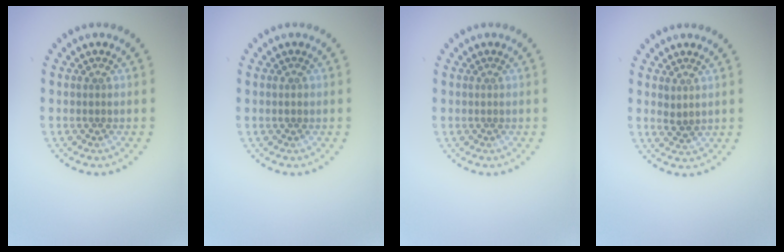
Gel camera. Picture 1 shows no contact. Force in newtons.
{"total": 0.7, "press": 0.7, "slide": 0.1}
{"total": 0.0}
{"total": 1.2, "press": 1.0, "slide": 0.6}